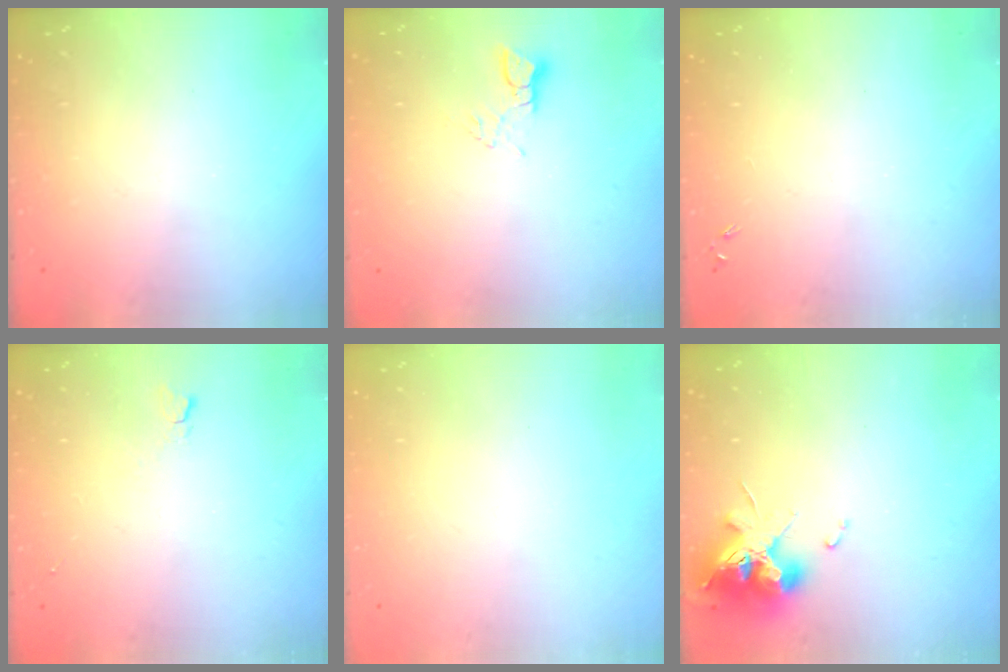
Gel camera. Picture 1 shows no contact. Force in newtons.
{"total": 2.7, "press": 2.7, "slide": 0.2}
{"total": 0.0}
{"total": 2.7, "press": 2.6, "slide": 0.5}
{"total": 0.0}
{"total": 12.2, "press": 12.2, "slide": 0.9}